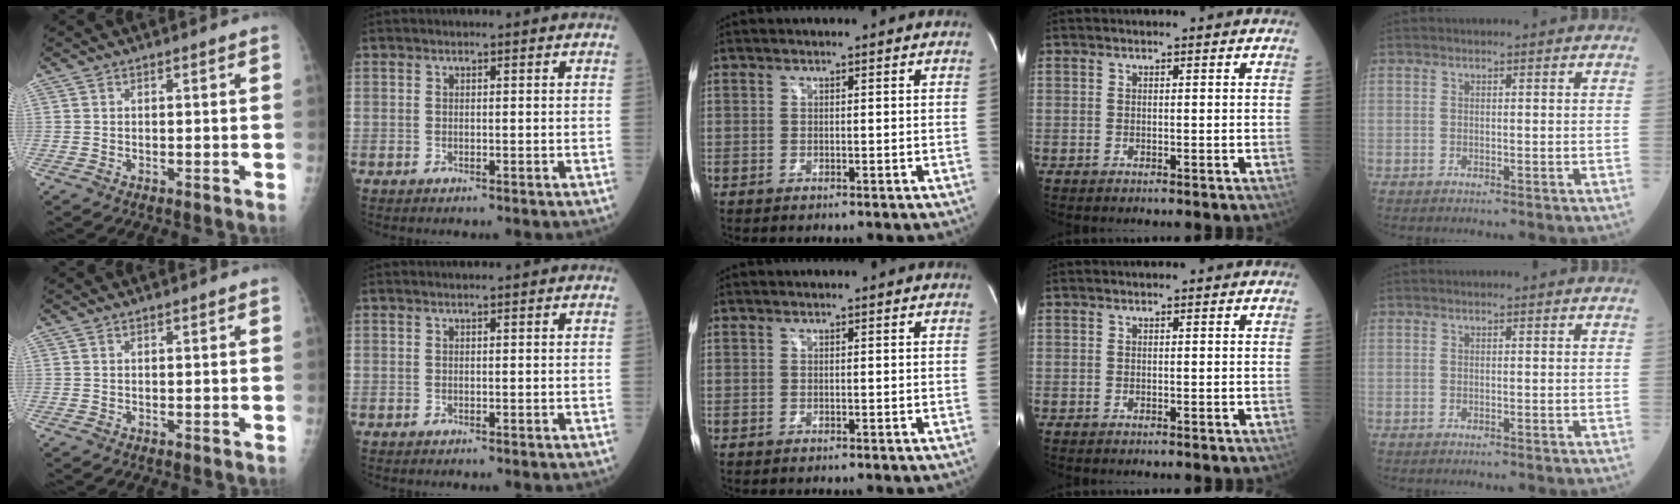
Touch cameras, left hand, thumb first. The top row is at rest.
{}